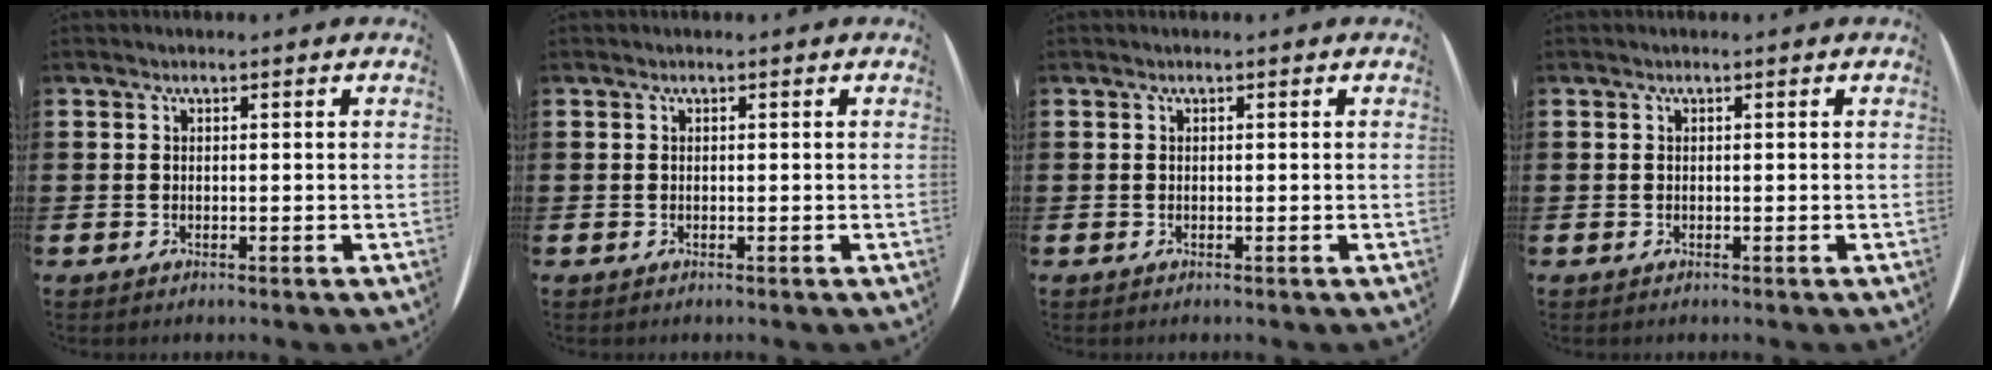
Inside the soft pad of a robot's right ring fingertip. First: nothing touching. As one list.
[{"total": 0.0}, {"total": 0.0}, {"total": 0.0}]